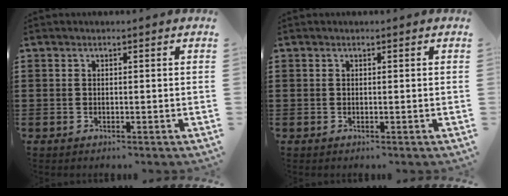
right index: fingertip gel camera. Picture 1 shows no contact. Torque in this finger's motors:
{"motor_torque": [0.00, 0.01, 0.00, 0.00]}